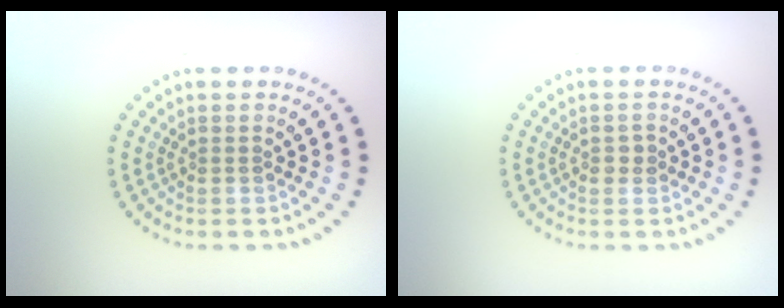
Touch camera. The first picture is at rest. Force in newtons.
{"total": 1.0, "press": 1.0, "slide": 0.1}